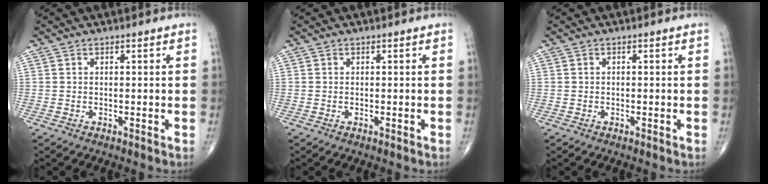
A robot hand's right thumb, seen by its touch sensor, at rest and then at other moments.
{"total": 0.0}
{"total": 0.0}